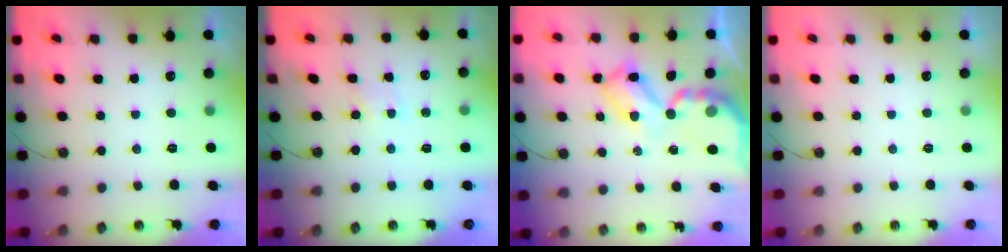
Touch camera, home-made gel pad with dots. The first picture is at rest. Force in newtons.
{"total": 1.7, "press": 1.7, "slide": 0.2}
{"total": 9.0, "press": 9.0, "slide": 0.6}
{"total": 0.0}